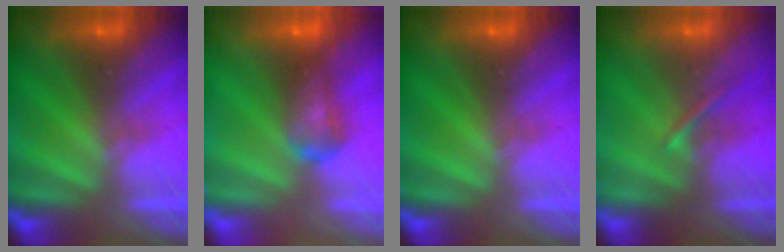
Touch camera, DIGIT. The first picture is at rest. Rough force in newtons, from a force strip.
{"total": 4.4}
{"total": 0.0}
{"total": 1.4}